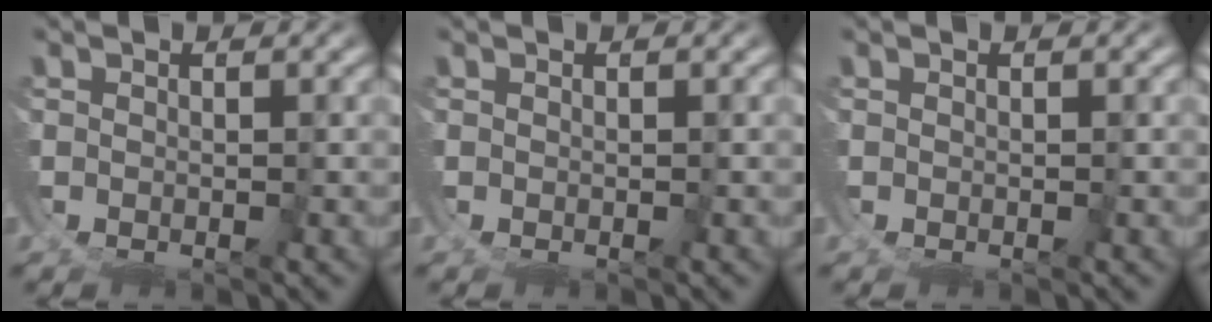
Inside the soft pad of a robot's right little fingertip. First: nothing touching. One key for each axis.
{"total": 0.0}
{"total": 0.0}